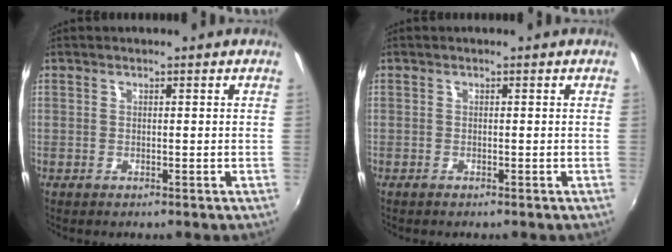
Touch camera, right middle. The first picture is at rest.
{"total": 0.6, "force": [-0.5, 0.1, 0.2], "torque": [-0.004, -0.004, -0.012]}